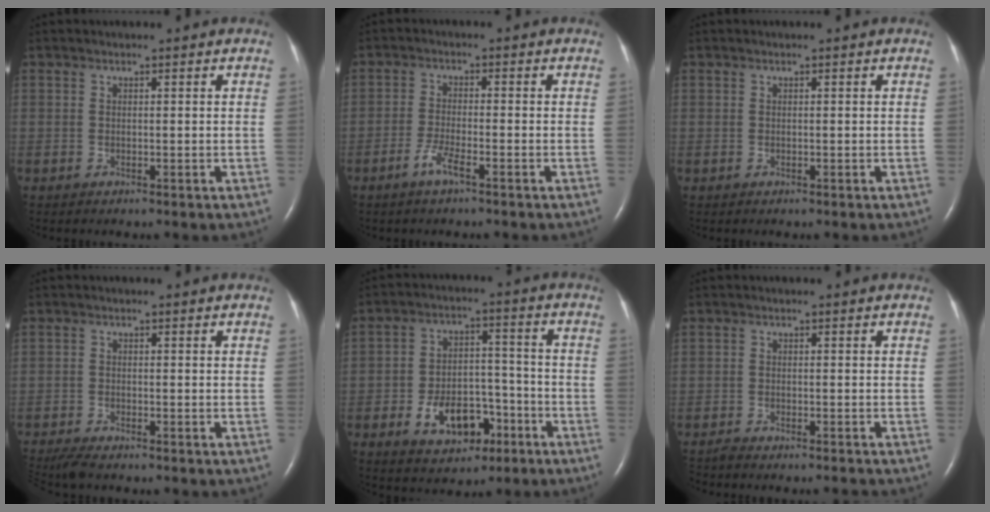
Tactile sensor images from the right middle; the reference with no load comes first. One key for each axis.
{"total": 3.3, "fx": -2.0, "fy": 0.2, "fz": 2.6, "tx": -0.054, "ty": -0.003, "tz": -0.041}
{"total": 0.0}
{"total": 5.4, "fx": -4.8, "fy": 0.4, "fz": 2.4, "tx": -0.046, "ty": -0.020, "tz": -0.084}
{"total": 9.3, "fx": -4.4, "fy": 5.6, "fz": 6.0, "tx": -0.101, "ty": 0.020, "tz": -0.062}
{"total": 3.8, "fx": -3.6, "fy": -0.8, "fz": 0.7, "tx": -0.008, "ty": -0.007, "tz": -0.053}